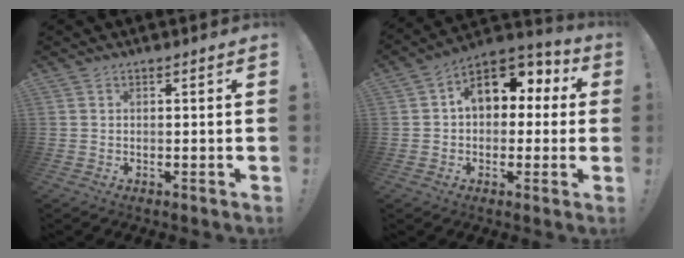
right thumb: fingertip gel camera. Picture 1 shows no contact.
{"total": 12.5, "force": [3.5, 9.1, 7.8], "torque": [-0.095, -0.007, 0.064]}